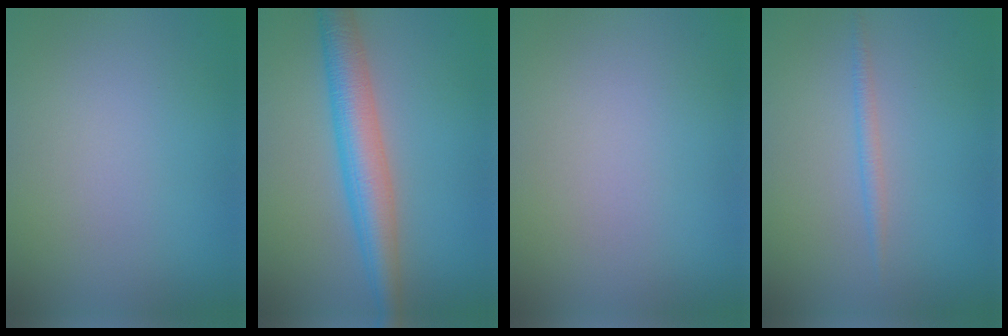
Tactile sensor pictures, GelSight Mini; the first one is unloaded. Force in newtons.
{"total": 5.4, "press": 5.4, "slide": 0.2}
{"total": 0.0}
{"total": 1.1, "press": 1.1, "slide": 0.1}